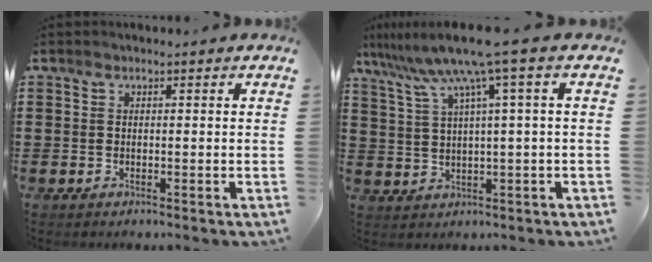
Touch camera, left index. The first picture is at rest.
{"total": 8.6, "force": [4.6, -0.9, 7.2], "torque": [-0.157, -0.026, 0.074]}